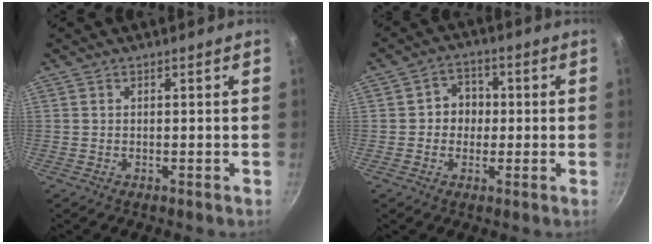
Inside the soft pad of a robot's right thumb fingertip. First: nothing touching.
{"total": 5.5, "force": [-0.1, 5.0, 2.3], "torque": [0.003, 0.011, -0.010]}